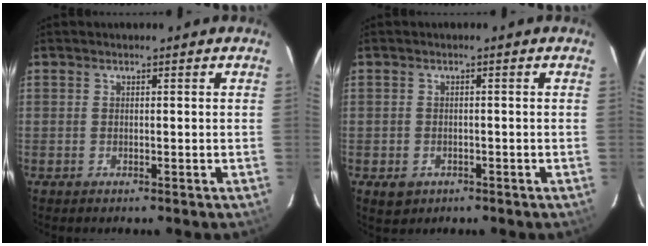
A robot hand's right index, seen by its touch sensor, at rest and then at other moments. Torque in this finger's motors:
{"motor_torque": [0.14, -0.03, 0.04, 0.03]}